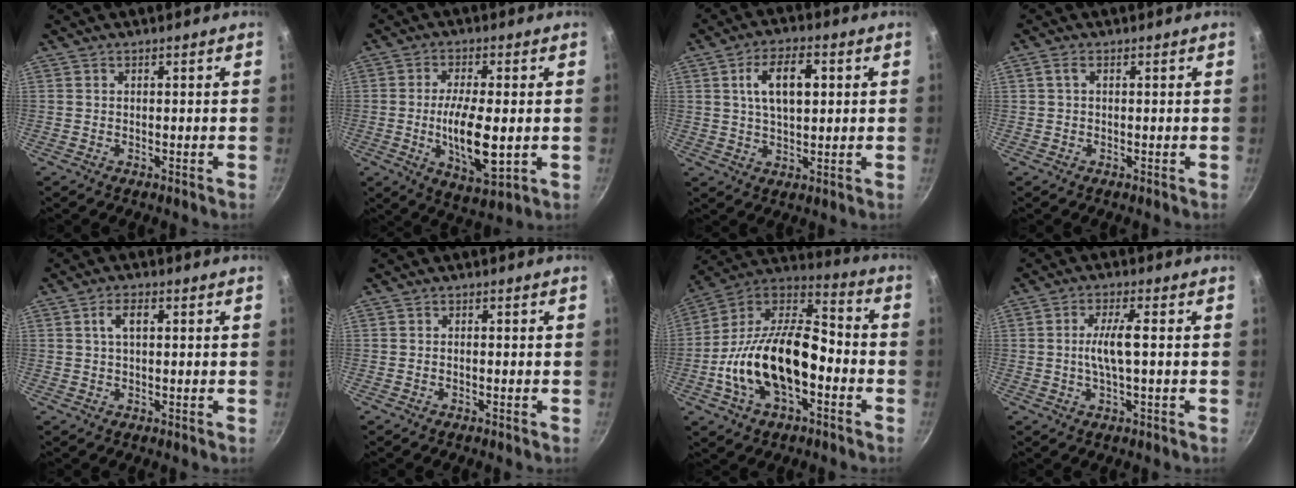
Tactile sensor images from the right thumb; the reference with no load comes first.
{"total": 11.9, "force": [-1.2, 4.1, 11.1], "torque": [-0.202, -0.007, -0.015]}
{"total": 9.5, "force": [2.3, 4.8, 7.8], "torque": [-0.123, 0.005, 0.037]}
{"total": 1.3, "force": [0.3, 0.7, 1.1], "torque": [-0.023, 0.006, 0.005]}
{"total": 3.4, "force": [0.8, 1.7, 2.8], "torque": [-0.047, 0.009, 0.016]}
{"total": 0.6, "force": [-0.3, 0.3, 0.4], "torque": [-0.009, 0.005, -0.007]}
{"total": 23.2, "force": [-5.5, 12.6, 18.6], "torque": [-0.328, 0.053, -0.115]}
{"total": 5.8, "force": [-0.1, 1.2, 5.7], "torque": [-0.119, 0.010, -0.002]}